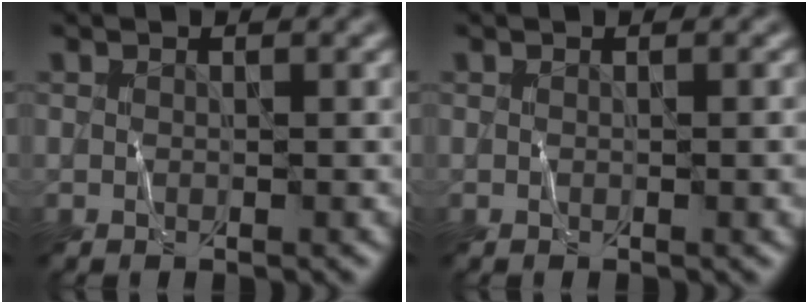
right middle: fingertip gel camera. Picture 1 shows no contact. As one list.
[{"total": 1.0, "force": [0.0, 0.2, 1.0], "torque": [-0.011, 0.000, -0.001]}]